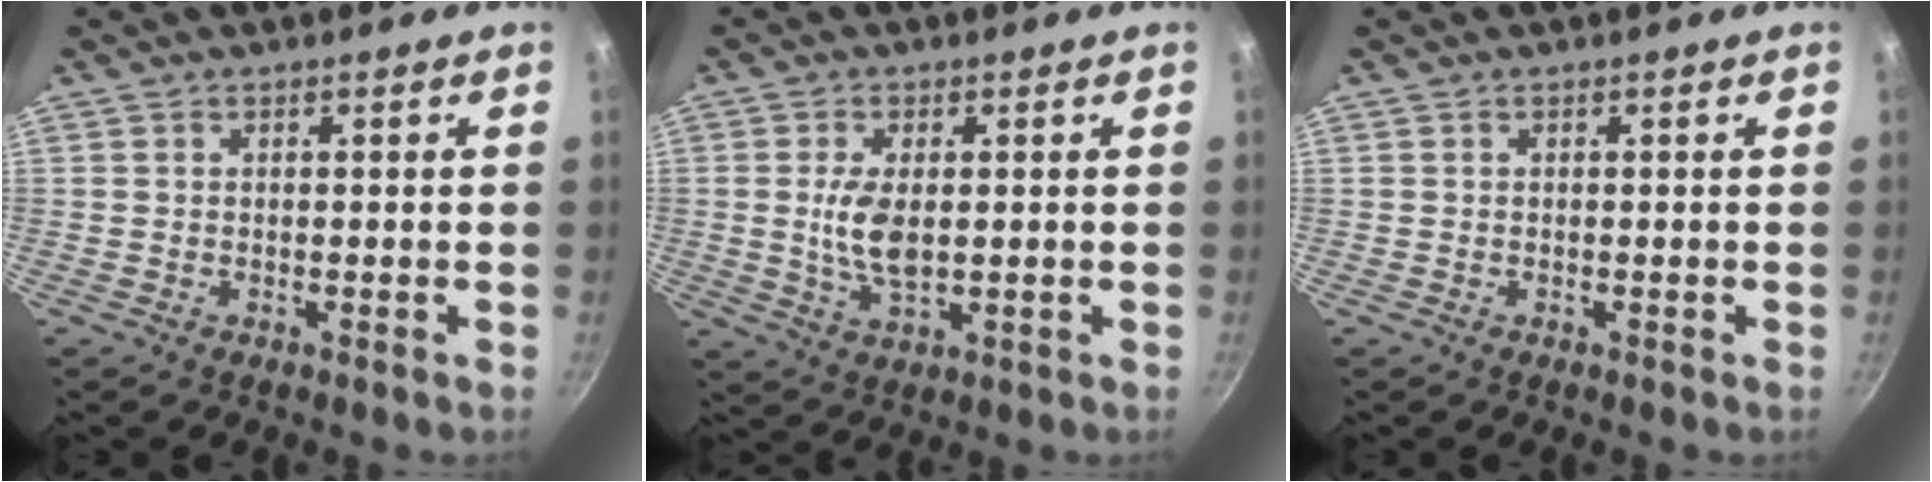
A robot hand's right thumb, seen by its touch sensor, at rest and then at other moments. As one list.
[{"total": 6.8, "force": [0.3, 3.5, 5.8], "torque": [-0.117, -0.007, 0.009]}, {"total": 0.0}]